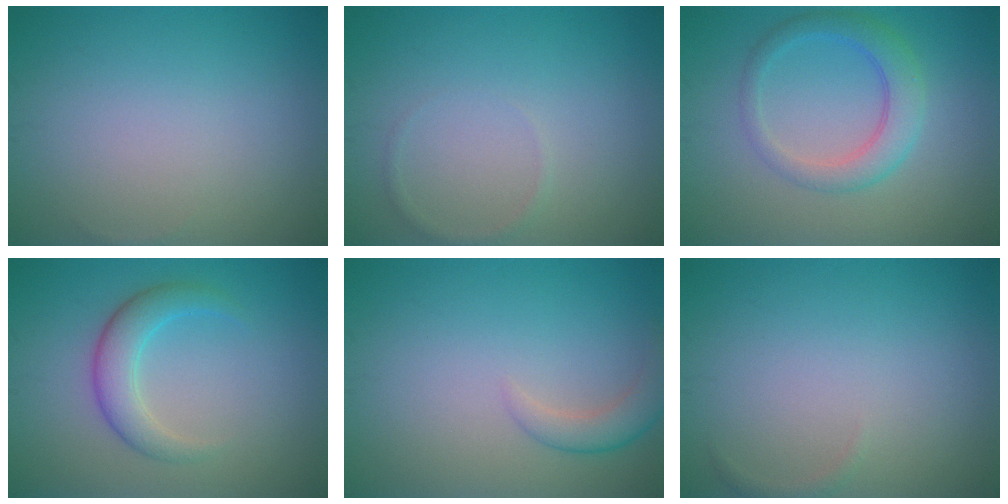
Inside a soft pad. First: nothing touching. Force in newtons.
{"total": 0.7, "press": 0.7, "slide": 0.0}
{"total": 3.6, "press": 3.6, "slide": 0.1}
{"total": 3.5, "press": 3.5, "slide": 0.2}
{"total": 2.6, "press": 2.6, "slide": 0.2}
{"total": 0.6, "press": 0.6, "slide": 0.1}